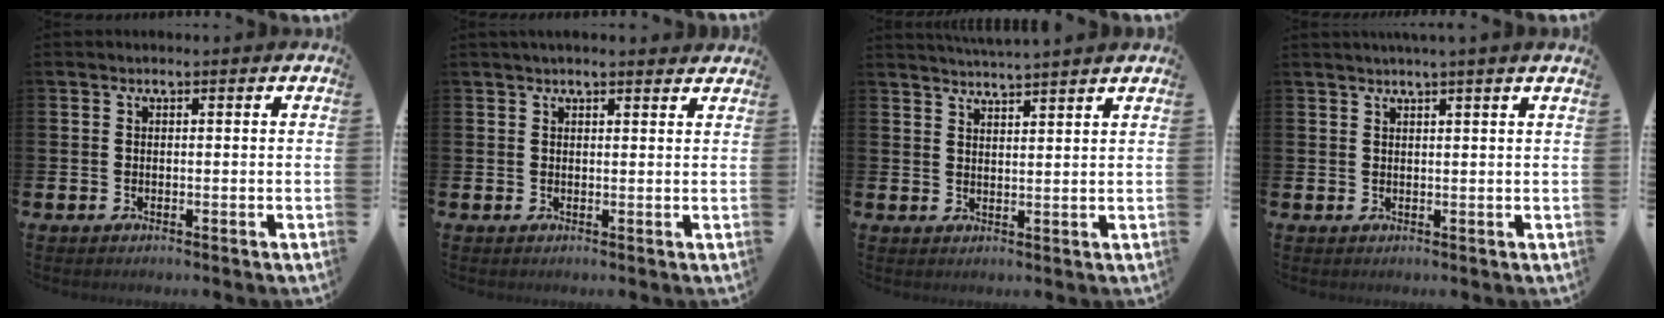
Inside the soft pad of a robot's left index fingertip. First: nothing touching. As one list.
[{"total": 1.8, "force": [1.7, 0.2, 0.5], "torque": [-0.012, -0.001, 0.031]}, {"total": 3.5, "force": [3.4, -0.8, -0.1], "torque": [-0.005, -0.017, 0.062]}, {"total": 1.6, "force": [1.4, -0.6, 0.6], "torque": [-0.015, -0.001, 0.027]}]